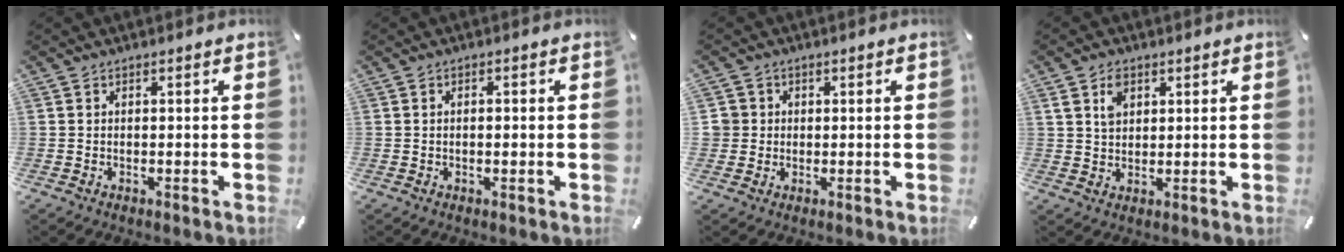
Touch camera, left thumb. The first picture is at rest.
{"total": 1.2, "force": [-0.3, 0.5, 1.1], "torque": [-0.022, 0.002, -0.006]}
{"total": 3.8, "force": [0.4, 3.7, 0.4], "torque": [-0.012, 0.008, 0.009]}
{"total": 5.0, "force": [2.2, 3.5, 2.7], "torque": [-0.047, 0.000, 0.039]}